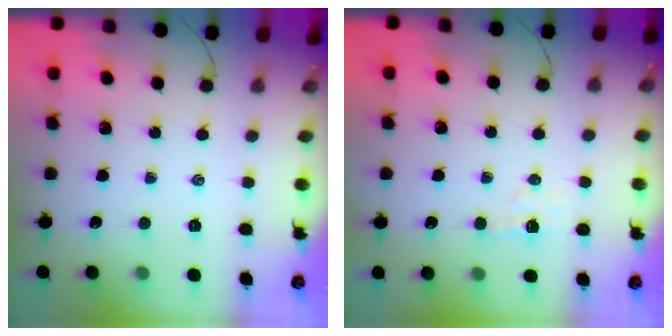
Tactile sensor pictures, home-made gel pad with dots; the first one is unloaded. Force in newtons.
{"total": 4.3, "press": 4.2, "slide": 1.0}